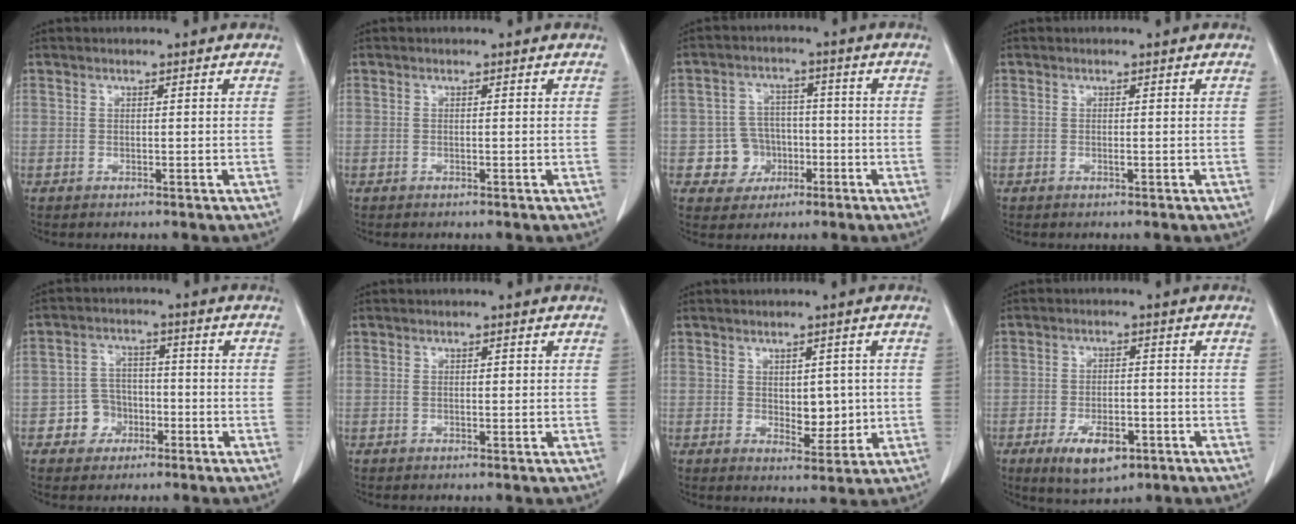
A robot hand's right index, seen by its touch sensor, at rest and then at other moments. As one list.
[{"total": 0.0}, {"total": 6.0, "force": [-1.7, 5.7, 0.7], "torque": [-0.004, 0.015, -0.021]}, {"total": 0.0}, {"total": 5.0, "force": [-2.0, 4.5, 1.0], "torque": [-0.011, 0.016, -0.031]}, {"total": 1.2, "force": [0.2, 0.6, 1.0], "torque": [-0.019, 0.004, 0.005]}, {"total": 4.8, "force": [0.2, 2.7, 3.9], "torque": [-0.048, -0.004, 0.014]}, {"total": 7.3, "force": [-3.7, 3.4, 5.3], "torque": [-0.091, -0.005, -0.051]}]